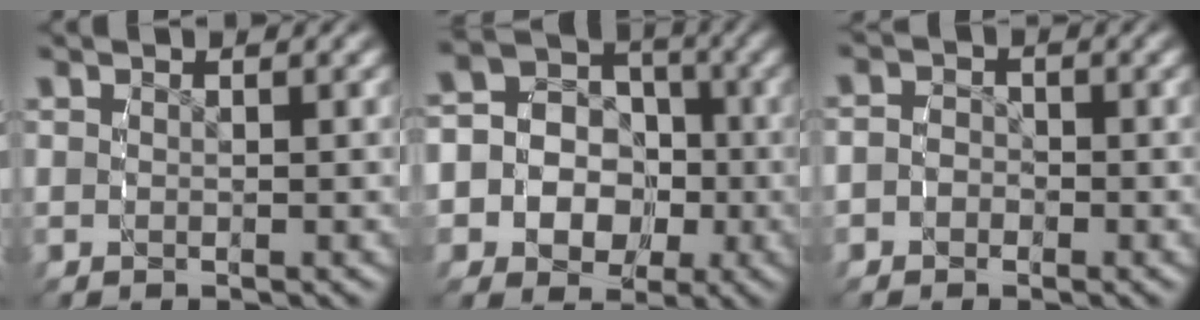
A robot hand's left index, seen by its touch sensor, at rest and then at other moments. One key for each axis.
{"total": 14.2, "fx": -2.0, "fy": 12.7, "fz": 5.9, "tx": -0.156, "ty": -0.050, "tz": -0.039}
{"total": 2.2, "fx": -1.2, "fy": 1.8, "fz": 0.3, "tx": -0.009, "ty": -0.014, "tz": -0.023}